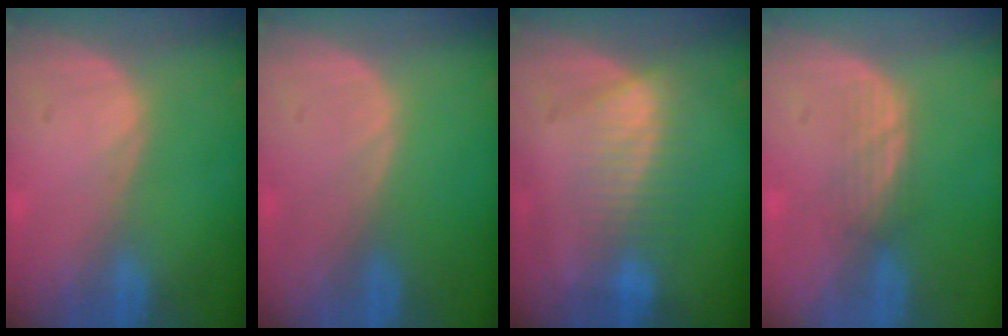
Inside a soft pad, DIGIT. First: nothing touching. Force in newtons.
{"total": 0.0}
{"total": 7.1, "press": 6.2, "slide": 3.5}
{"total": 2.4, "press": 2.4, "slide": 0.5}